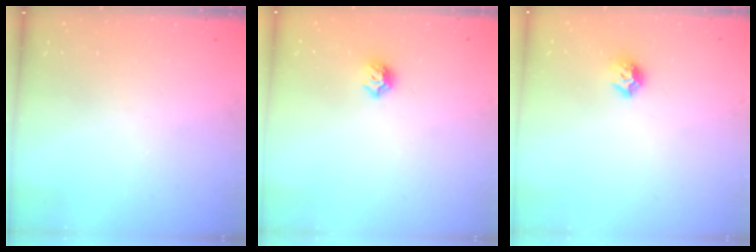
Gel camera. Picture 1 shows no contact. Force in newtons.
{"total": 6.0, "press": 5.9, "slide": 0.8}
{"total": 8.2, "press": 8.2, "slide": 0.7}